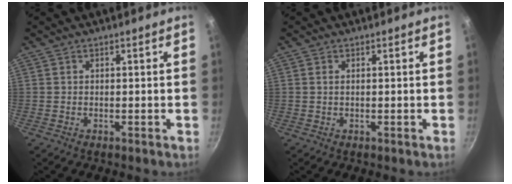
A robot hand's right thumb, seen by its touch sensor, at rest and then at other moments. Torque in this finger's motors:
{"motor_torque": [-0.53, -0.12, -0.09, 0.02, -0.02]}